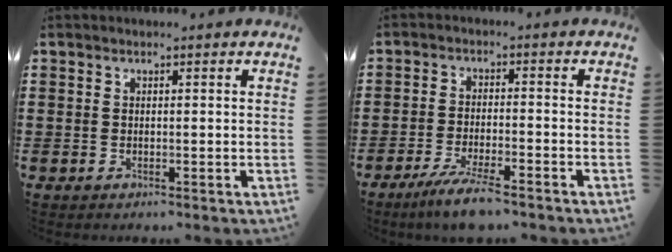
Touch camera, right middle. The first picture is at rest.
{"total": 5.6, "force": [-4.5, 0.4, 3.3], "torque": [-0.071, -0.013, -0.085]}